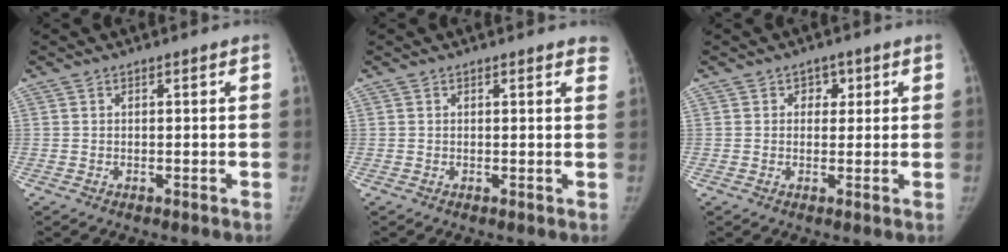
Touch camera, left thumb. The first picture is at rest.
{"total": 2.8, "force": [2.4, 0.8, 1.0], "torque": [0.005, -0.005, 0.012]}
{"total": 2.6, "force": [0.9, 2.2, 1.1], "torque": [0.012, 0.001, 0.006]}